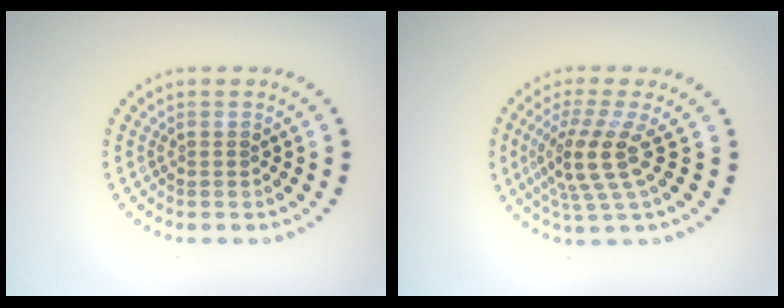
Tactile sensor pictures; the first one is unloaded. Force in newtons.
{"total": 4.3, "press": 3.0, "slide": 3.0}